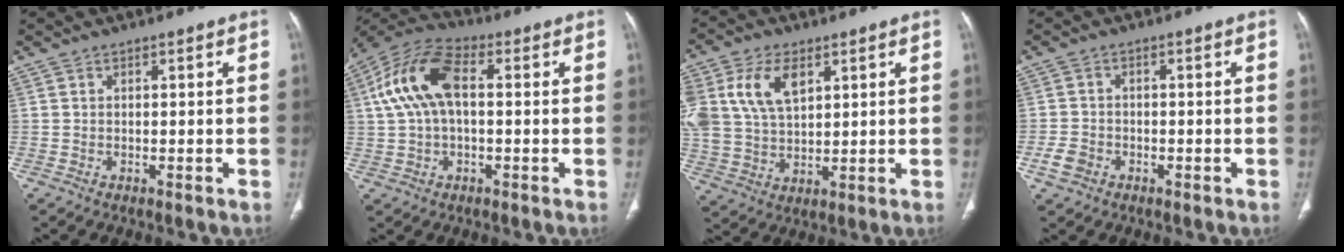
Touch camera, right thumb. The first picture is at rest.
{"total": 13.2, "force": [1.8, 7.1, 10.9], "torque": [-0.227, 0.037, 0.028]}
{"total": 13.8, "force": [5.2, 8.4, 9.7], "torque": [-0.197, -0.005, 0.111]}
{"total": 3.5, "force": [-1.7, 2.7, 1.6], "torque": [-0.027, 0.012, -0.029]}